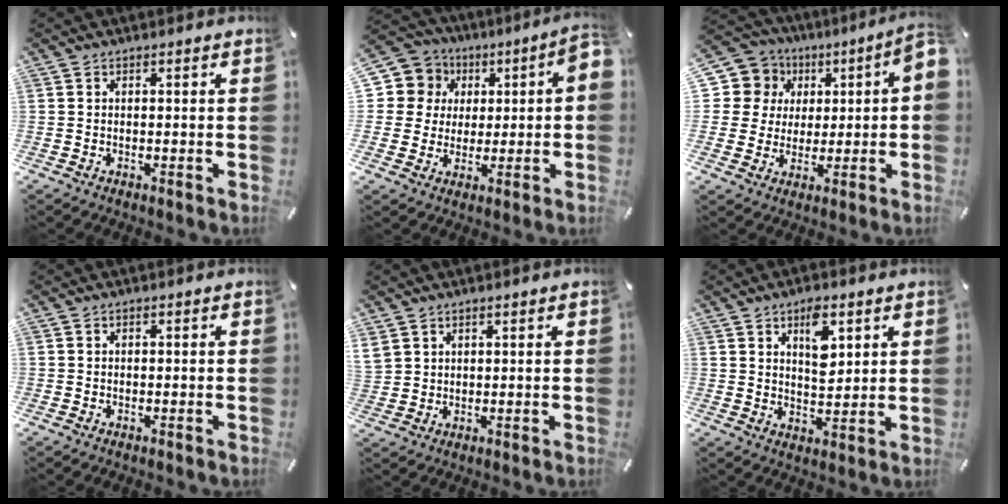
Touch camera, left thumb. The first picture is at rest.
{"total": 10.4, "force": [1.2, 9.9, 3.0], "torque": [-0.052, -0.003, 0.028]}
{"total": 11.2, "force": [1.8, 10.5, 3.6], "torque": [-0.071, -0.009, 0.038]}
{"total": 0.0}
{"total": 3.4, "force": [2.4, 2.4, 0.3], "torque": [-0.015, -0.004, 0.047]}
{"total": 7.8, "force": [4.0, 4.1, 5.2], "torque": [-0.067, -0.020, 0.063]}